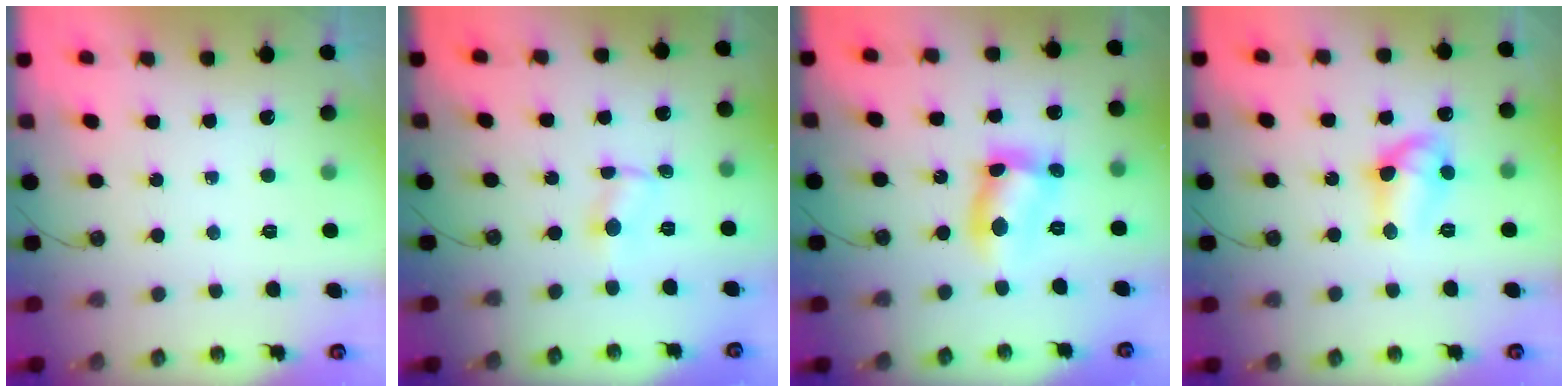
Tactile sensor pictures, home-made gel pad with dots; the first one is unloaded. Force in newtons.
{"total": 1.1, "press": 1.1, "slide": 0.2}
{"total": 11.8, "press": 11.7, "slide": 0.6}
{"total": 10.6, "press": 10.6, "slide": 0.8}